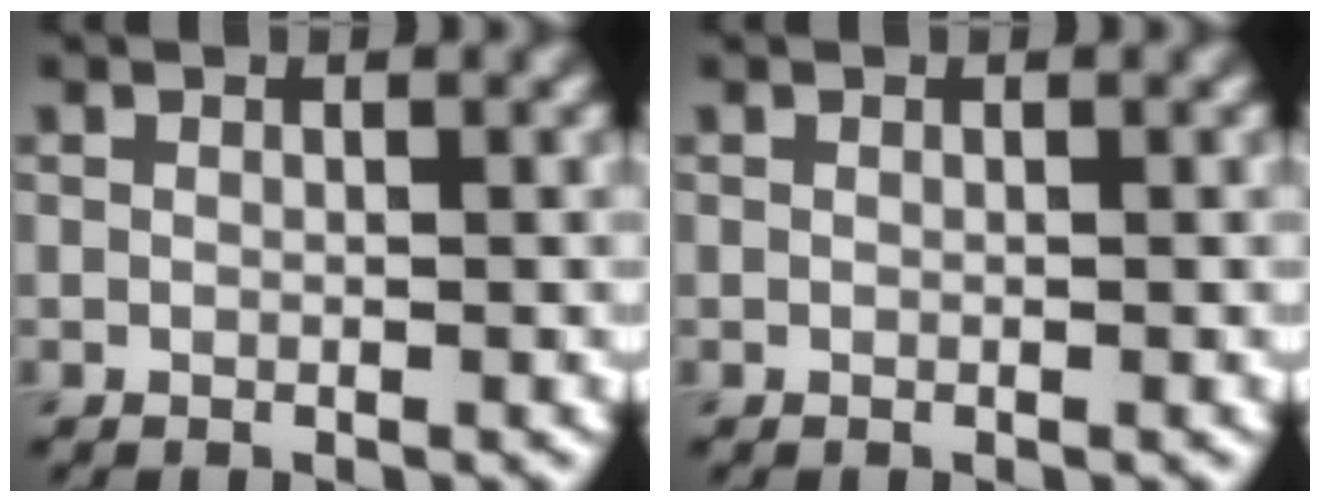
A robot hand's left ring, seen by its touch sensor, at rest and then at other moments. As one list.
[{"total": 0.0}]